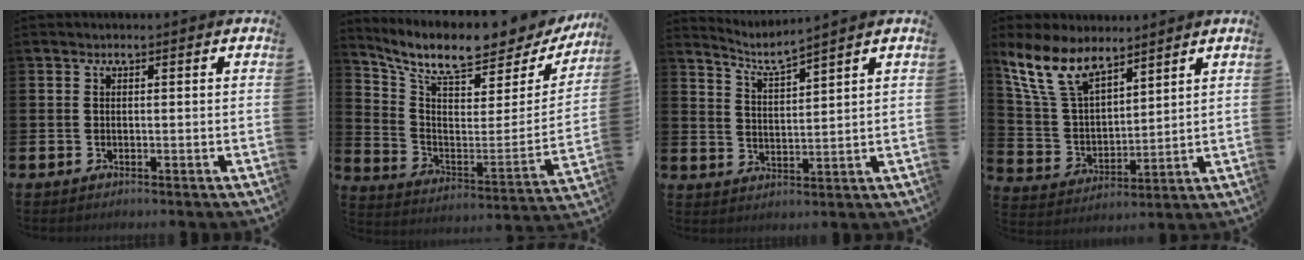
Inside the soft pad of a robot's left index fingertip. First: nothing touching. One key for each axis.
{"total": 8.8, "fx": 7.6, "fy": 2.2, "fz": 3.8, "tx": -0.097, "ty": -0.065, "tz": 0.123}
{"total": 4.1, "fx": 3.9, "fy": 0.0, "fz": 1.2, "tx": -0.040, "ty": -0.022, "tz": 0.066}
{"total": 10.0, "fx": 8.0, "fy": 4.2, "fz": 4.4, "tx": -0.125, "ty": -0.022, "tz": 0.151}